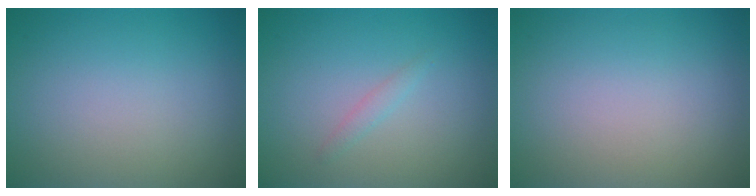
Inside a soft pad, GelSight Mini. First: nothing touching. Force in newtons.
{"total": 0.8, "press": 0.8, "slide": 0.1}
{"total": 0.0}